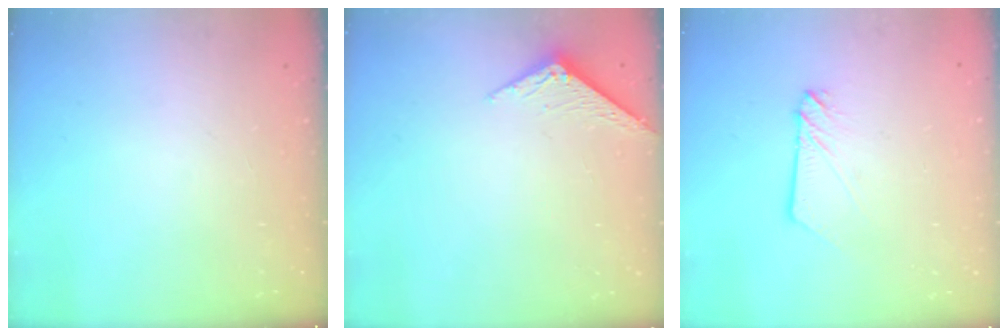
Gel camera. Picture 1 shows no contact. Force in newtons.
{"total": 3.7, "press": 3.7, "slide": 0.3}
{"total": 3.2, "press": 3.2, "slide": 0.4}